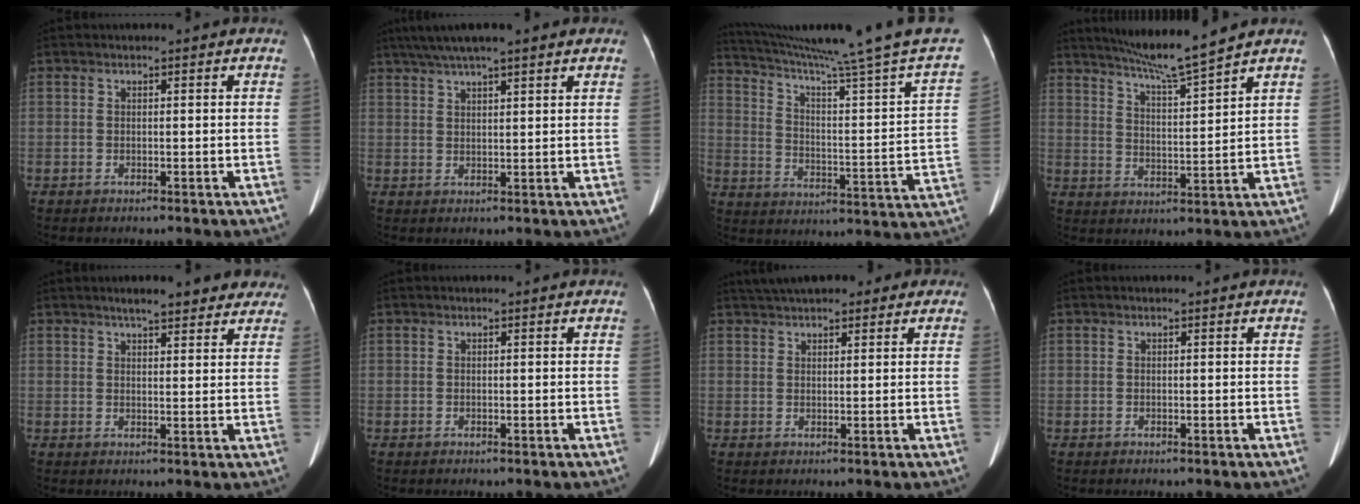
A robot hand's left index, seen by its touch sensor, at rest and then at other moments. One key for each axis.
{"total": 10.3, "fx": 7.9, "fy": 1.1, "fz": 6.5, "tx": -0.107, "ty": 0.046, "tz": 0.117}
{"total": 24.5, "fx": 20.8, "fy": -3.6, "fz": 12.5, "tx": -0.202, "ty": -0.081, "tz": 0.286}
{"total": 8.9, "fx": 7.9, "fy": -1.6, "fz": 3.8, "tx": -0.067, "ty": -0.009, "tz": 0.138}
{"total": 8.5, "fx": 7.1, "fy": 2.1, "fz": 4.3, "tx": -0.041, "ty": 0.013, "tz": 0.081}
{"total": 0.0}
{"total": 9.4, "fx": 7.1, "fy": 3.9, "fz": 4.8, "tx": -0.062, "ty": 0.041, "tz": 0.102}
{"total": 0.0}